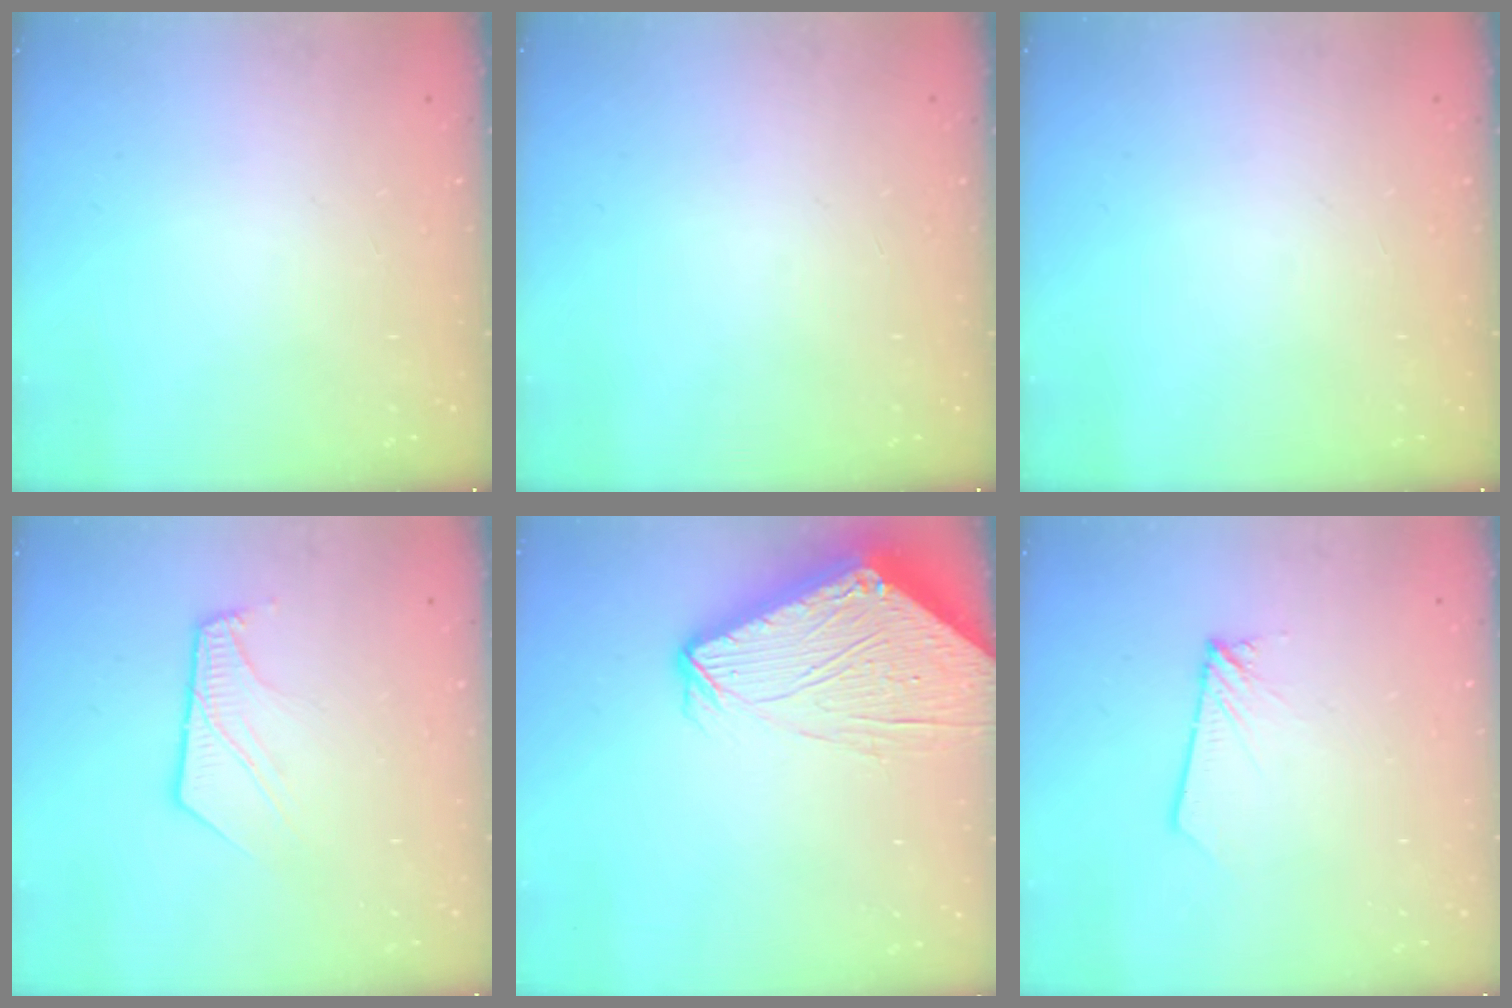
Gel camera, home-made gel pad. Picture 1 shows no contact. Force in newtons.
{"total": 0.0}
{"total": 0.0}
{"total": 8.0, "press": 8.0, "slide": 0.5}
{"total": 8.6, "press": 8.6, "slide": 0.6}
{"total": 1.9, "press": 1.9, "slide": 0.2}